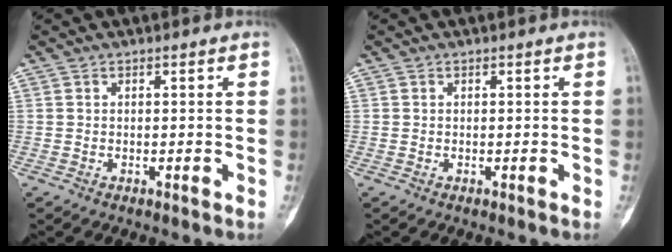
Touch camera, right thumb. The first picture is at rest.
{"total": 0.0}